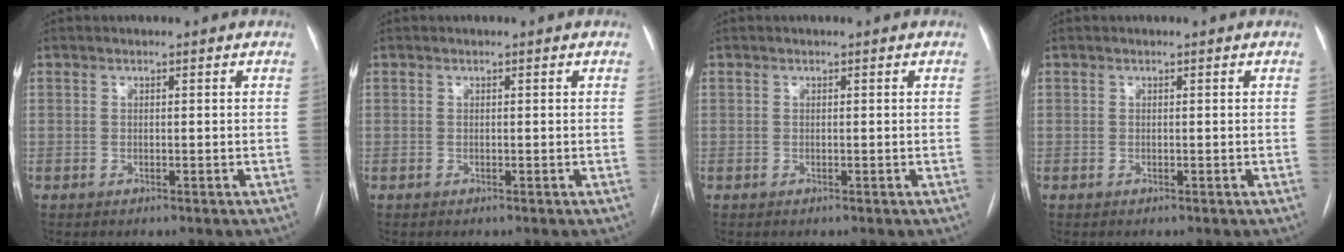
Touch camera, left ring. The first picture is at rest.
{"total": 0.0}
{"total": 0.0}
{"total": 0.0}